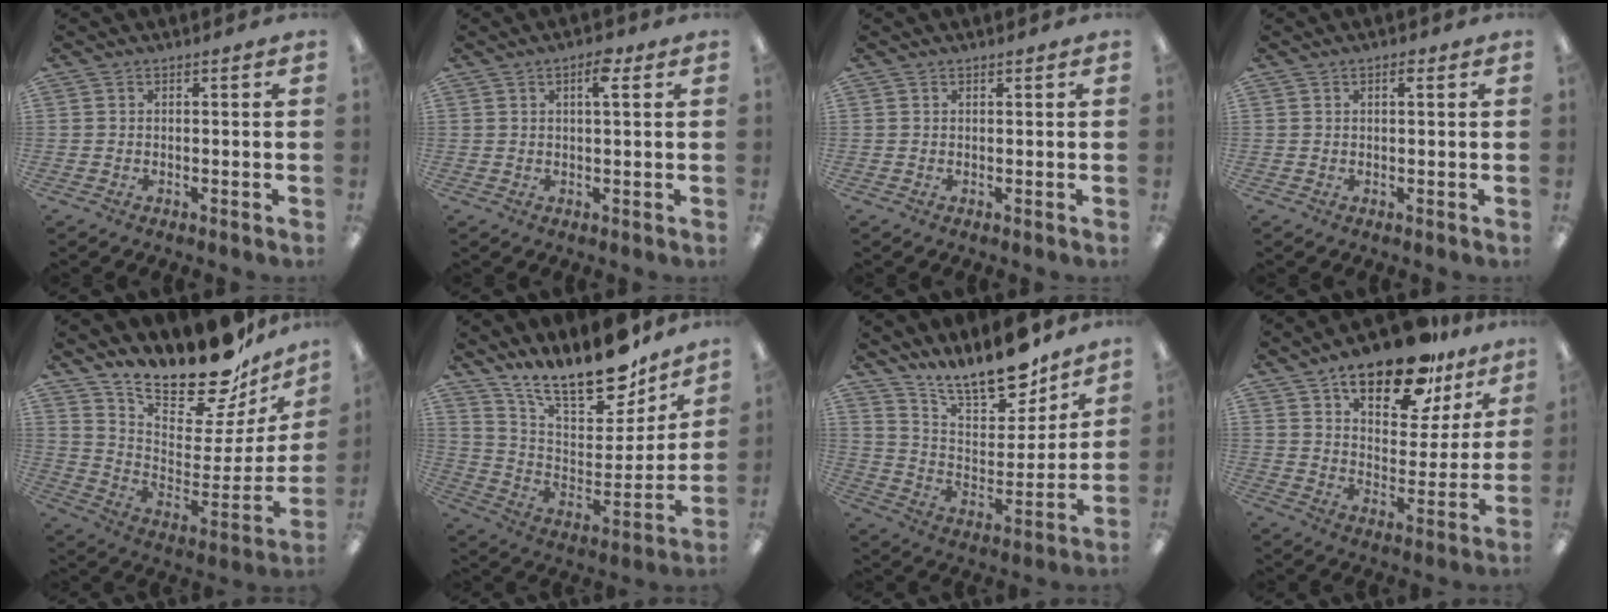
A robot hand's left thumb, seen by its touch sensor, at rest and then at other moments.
{"total": 4.6, "force": [2.3, 1.4, 3.7], "torque": [-0.048, -0.006, 0.032]}
{"total": 0.6, "force": [0.5, 0.1, 0.3], "torque": [-0.006, 0.002, 0.009]}
{"total": 1.6, "force": [0.9, 0.5, 1.2], "torque": [-0.019, 0.001, 0.013]}
{"total": 20.4, "force": [18.2, 5.9, 7.2], "torque": [-0.104, -0.155, 0.311]}
{"total": 18.6, "force": [16.1, 5.2, 7.8], "torque": [-0.132, -0.124, 0.280]}
{"total": 16.0, "force": [14.0, 4.6, 6.3], "torque": [-0.114, -0.105, 0.244]}
{"total": 19.4, "force": [13.9, 7.8, 11.1], "torque": [-0.167, -0.077, 0.232]}